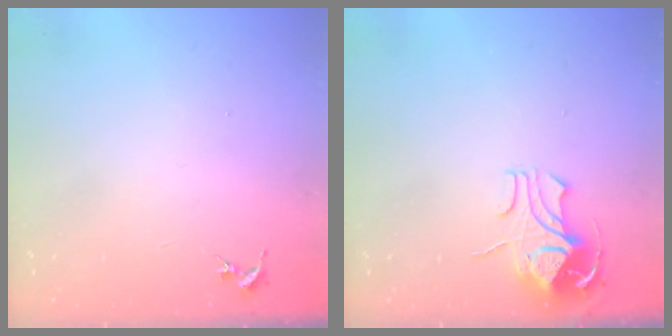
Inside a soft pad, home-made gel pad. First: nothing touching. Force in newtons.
{"total": 8.5, "press": 8.4, "slide": 0.8}